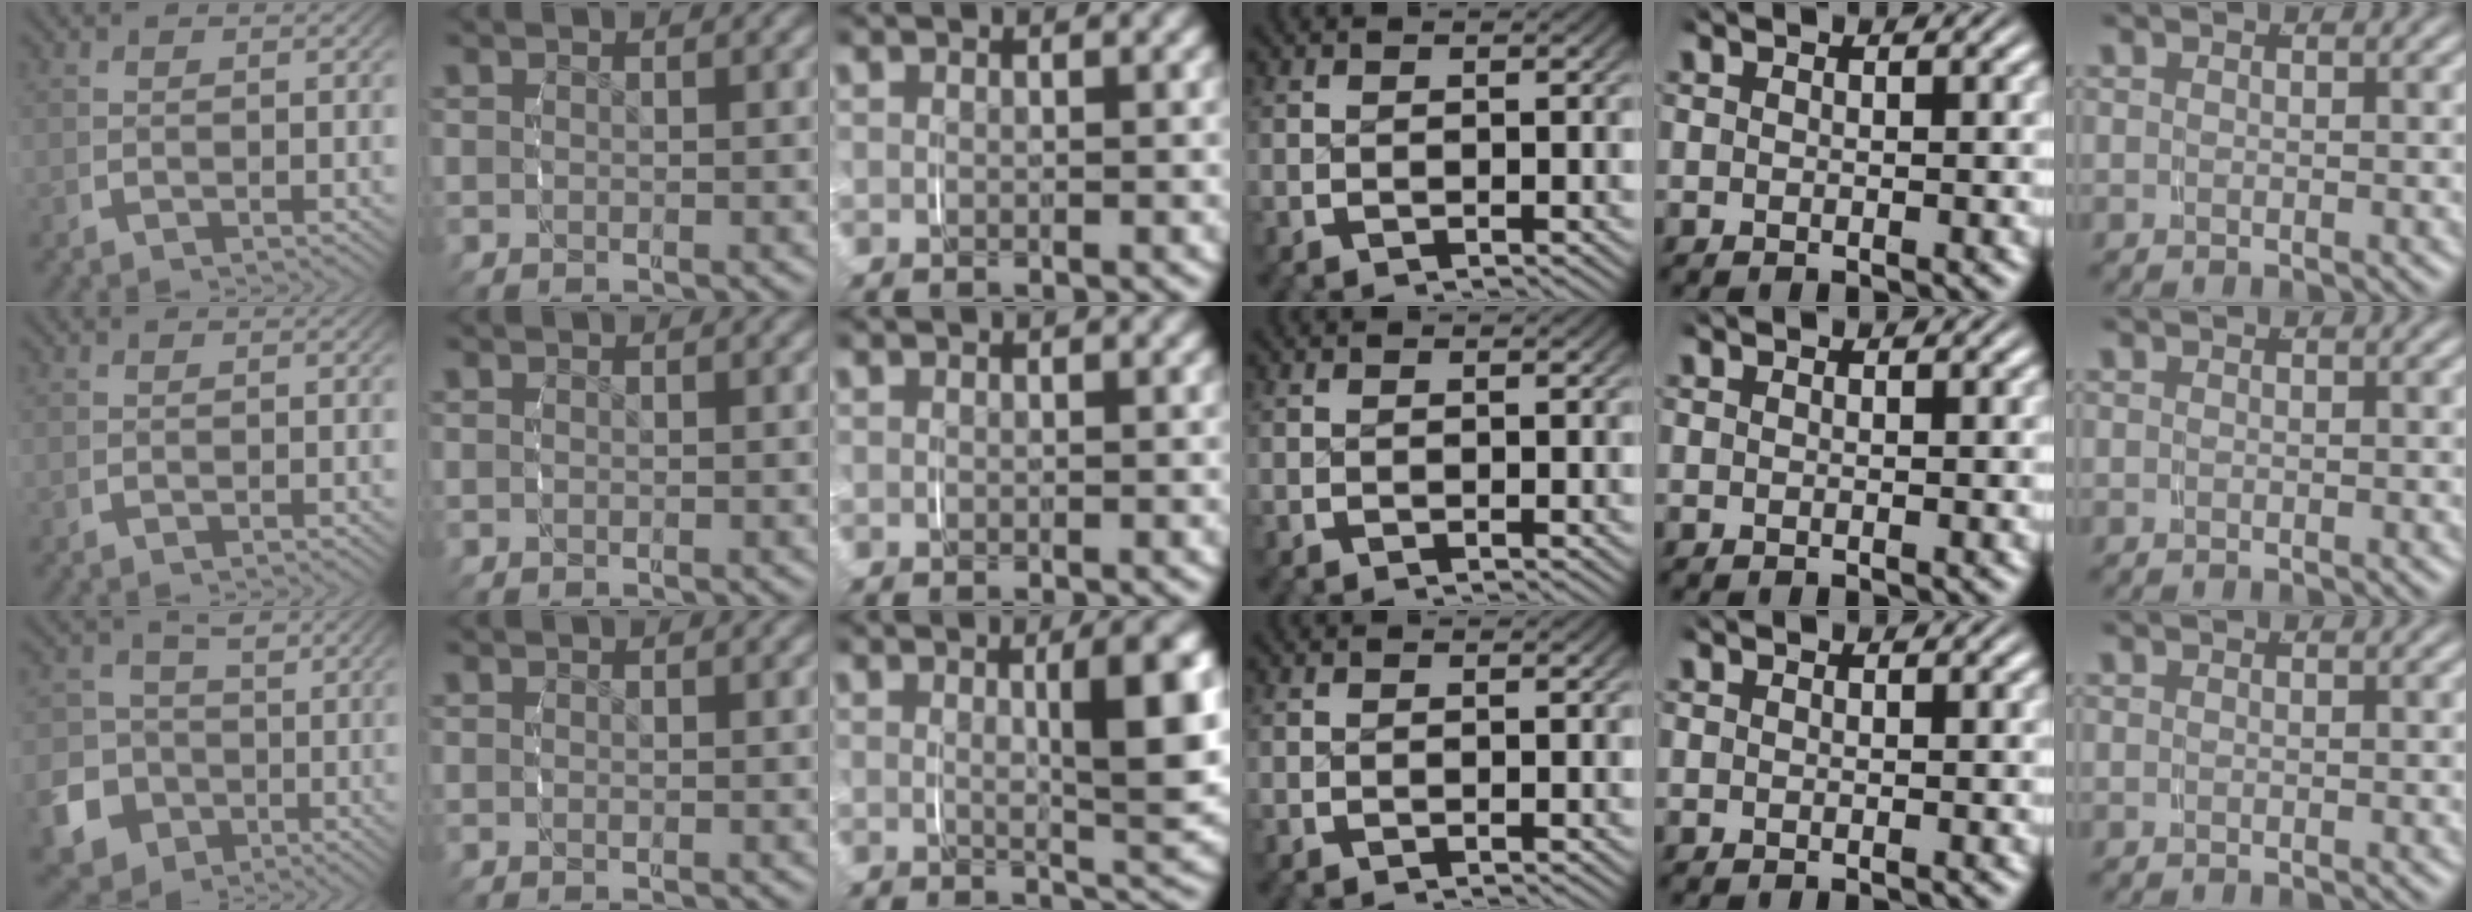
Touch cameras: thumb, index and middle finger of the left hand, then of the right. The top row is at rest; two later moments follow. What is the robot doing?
{"motion": "grasp_and_lifting", "object": "ribbon"}